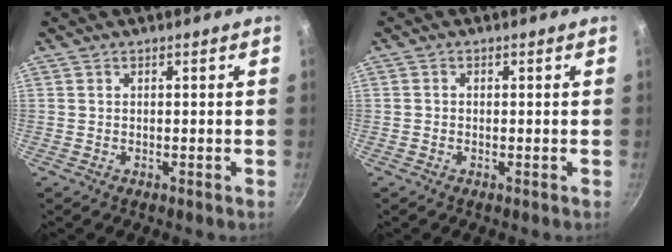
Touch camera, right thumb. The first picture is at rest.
{"total": 0.6, "force": [-0.2, 0.5, 0.2], "torque": [-0.004, 0.002, -0.005]}